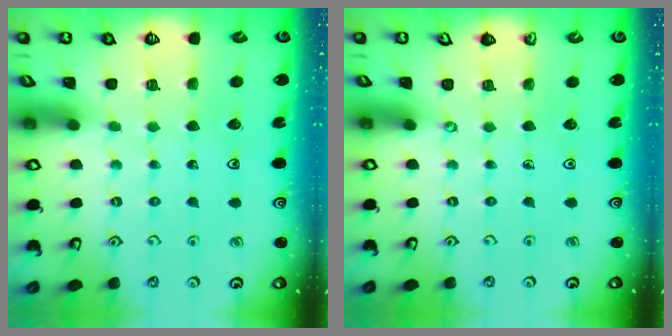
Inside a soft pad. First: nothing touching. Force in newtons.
{"total": 0.0}